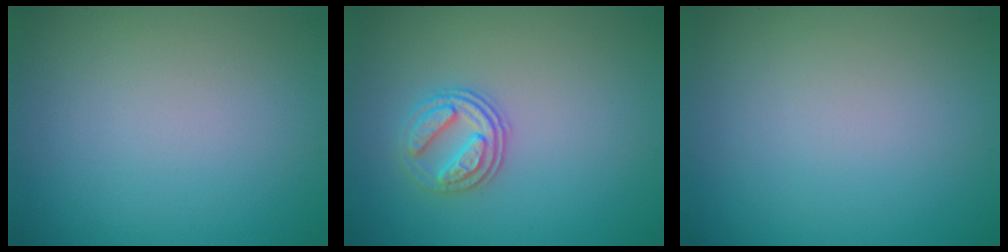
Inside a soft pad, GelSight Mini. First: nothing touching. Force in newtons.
{"total": 2.8, "press": 2.6, "slide": 1.2}
{"total": 0.0}